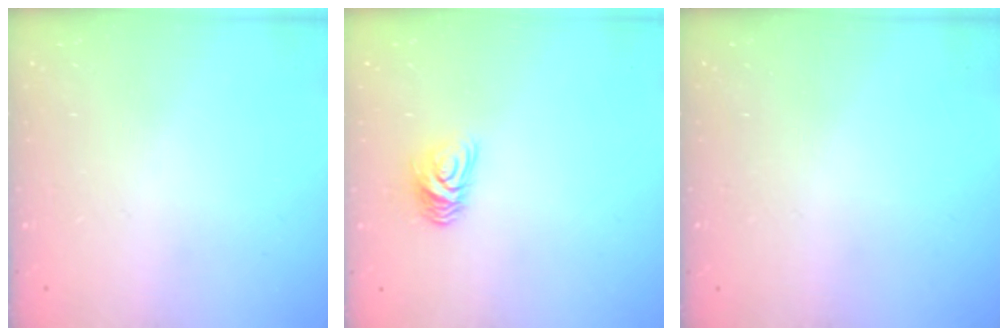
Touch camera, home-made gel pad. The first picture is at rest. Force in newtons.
{"total": 6.6, "press": 6.6, "slide": 0.7}
{"total": 0.0}